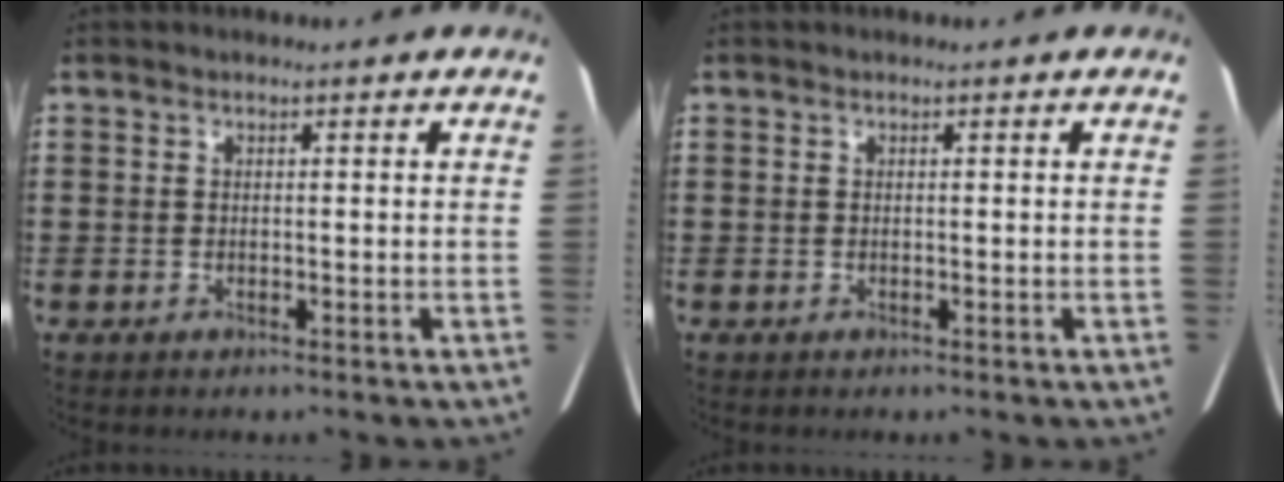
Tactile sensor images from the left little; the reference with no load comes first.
{"total": 0.0}